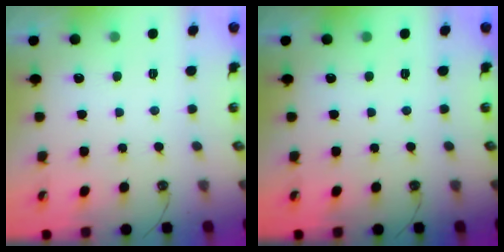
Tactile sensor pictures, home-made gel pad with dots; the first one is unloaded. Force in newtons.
{"total": 0.0}